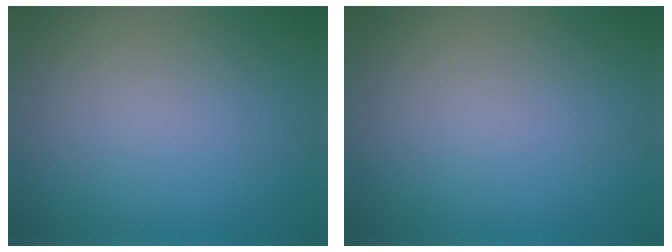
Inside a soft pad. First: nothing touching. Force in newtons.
{"total": 0.0}